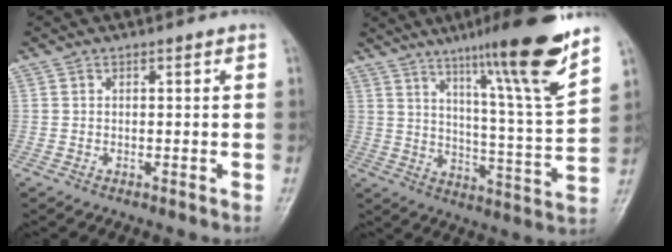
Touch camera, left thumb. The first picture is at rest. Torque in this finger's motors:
{"motor_torque": [1.20, -0.20, 1.44, -1.33, 0.36]}